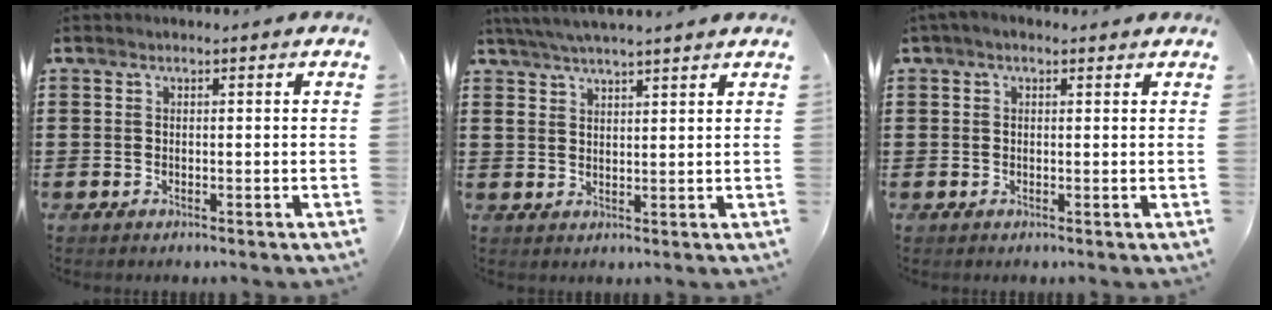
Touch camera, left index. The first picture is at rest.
{"total": 4.2, "force": [3.6, 0.2, 2.0], "torque": [-0.049, -0.005, 0.067]}
{"total": 1.2, "force": [0.5, 0.7, 0.9], "torque": [-0.017, 0.006, 0.008]}